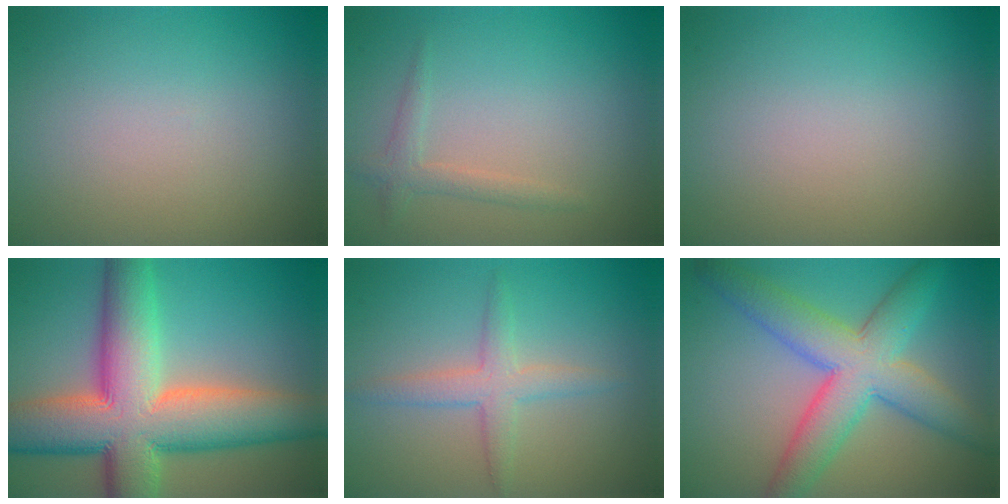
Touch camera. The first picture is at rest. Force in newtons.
{"total": 1.5, "press": 1.5, "slide": 0.0}
{"total": 0.0}
{"total": 13.7, "press": 13.7, "slide": 0.6}
{"total": 2.8, "press": 2.8, "slide": 0.0}
{"total": 8.2, "press": 8.1, "slide": 0.2}